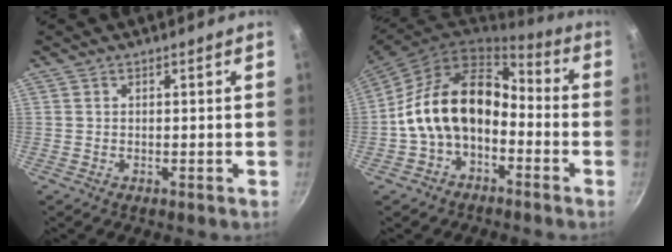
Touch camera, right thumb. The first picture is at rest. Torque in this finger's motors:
{"motor_torque": [0.51, 0.68, 1.48, -1.29, 0.62]}